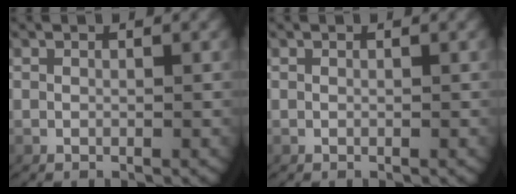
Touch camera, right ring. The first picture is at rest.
{"total": 0.0}